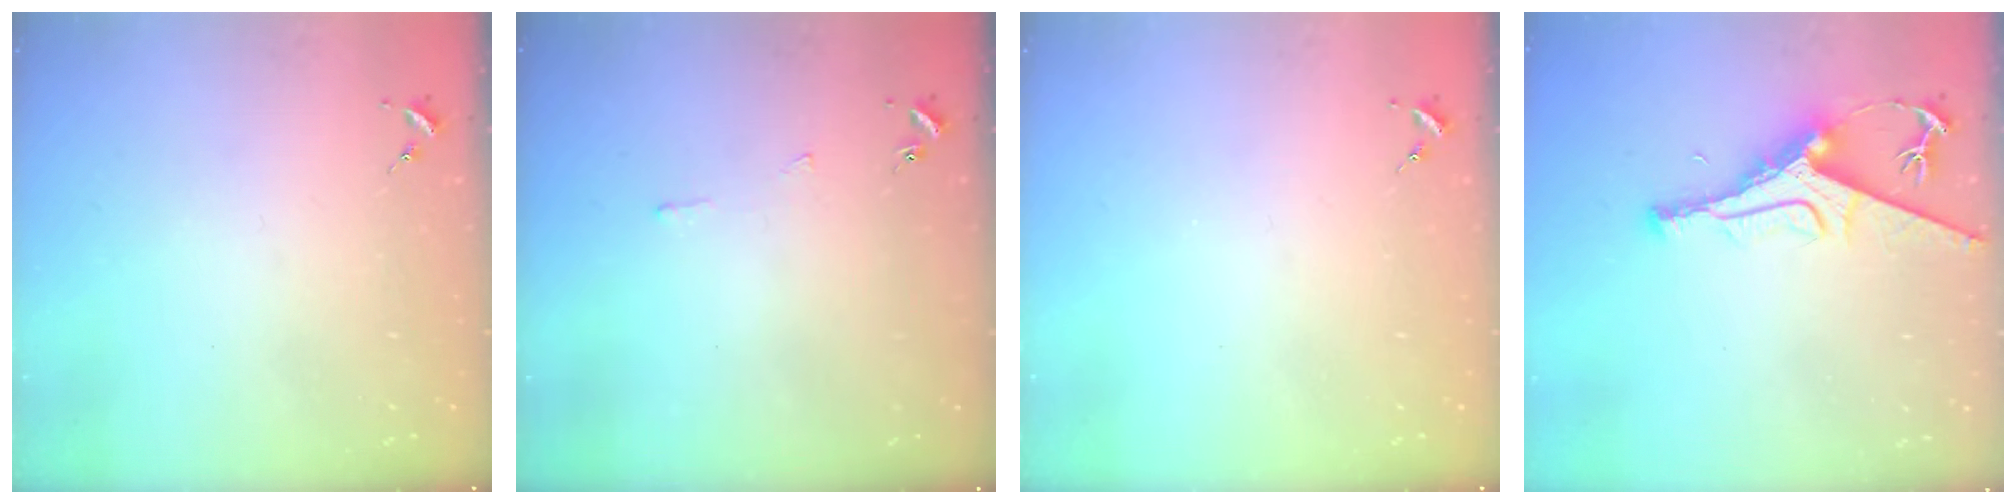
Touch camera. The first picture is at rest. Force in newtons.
{"total": 2.5, "press": 2.5, "slide": 0.3}
{"total": 0.0}
{"total": 9.7, "press": 9.7, "slide": 0.7}